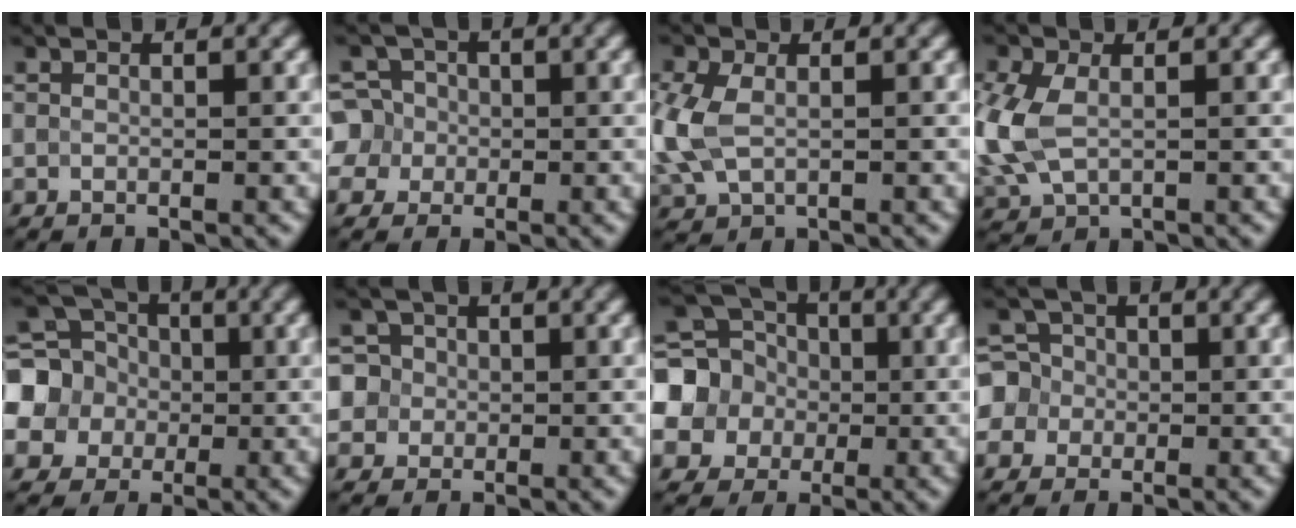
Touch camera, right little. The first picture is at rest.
{"total": 5.2, "force": [-0.6, 5.1, 1.1], "torque": [-0.015, 0.025, -0.033]}
{"total": 5.0, "force": [-0.1, 3.4, 3.7], "torque": [-0.113, -0.003, -0.003]}
{"total": 6.2, "force": [-0.3, 4.0, 4.7], "torque": [-0.139, -0.001, -0.006]}
{"total": 8.9, "force": [-0.3, 8.0, 3.7], "torque": [-0.109, 0.005, -0.040]}
{"total": 6.8, "force": [1.5, 6.3, 2.2], "torque": [-0.048, 0.041, -0.002]}
{"total": 11.9, "force": [-0.6, 10.8, 4.8], "torque": [-0.143, 0.002, -0.043]}
{"total": 5.4, "force": [-0.6, 5.2, 1.1], "torque": [-0.018, 0.027, -0.040]}